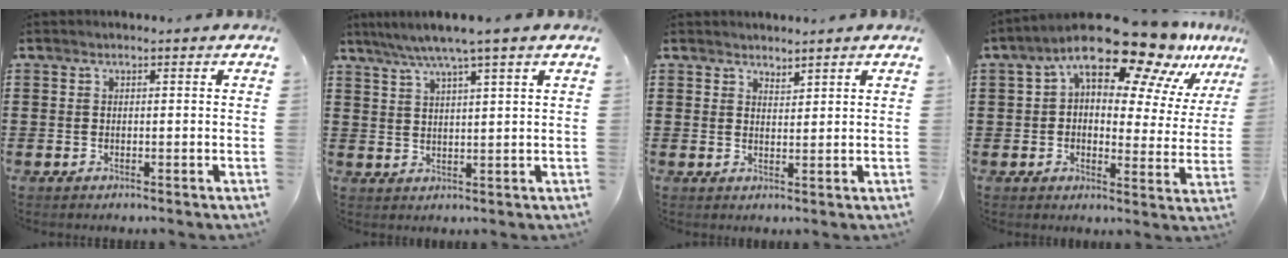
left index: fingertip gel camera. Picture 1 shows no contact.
{"total": 3.9, "force": [2.8, -0.4, 2.7], "torque": [-0.057, -0.004, 0.049]}
{"total": 1.9, "force": [1.9, 0.2, -0.1], "torque": [-0.002, 0.000, 0.037]}
{"total": 16.2, "force": [12.1, 5.0, 9.6], "torque": [-0.173, -0.066, 0.203]}